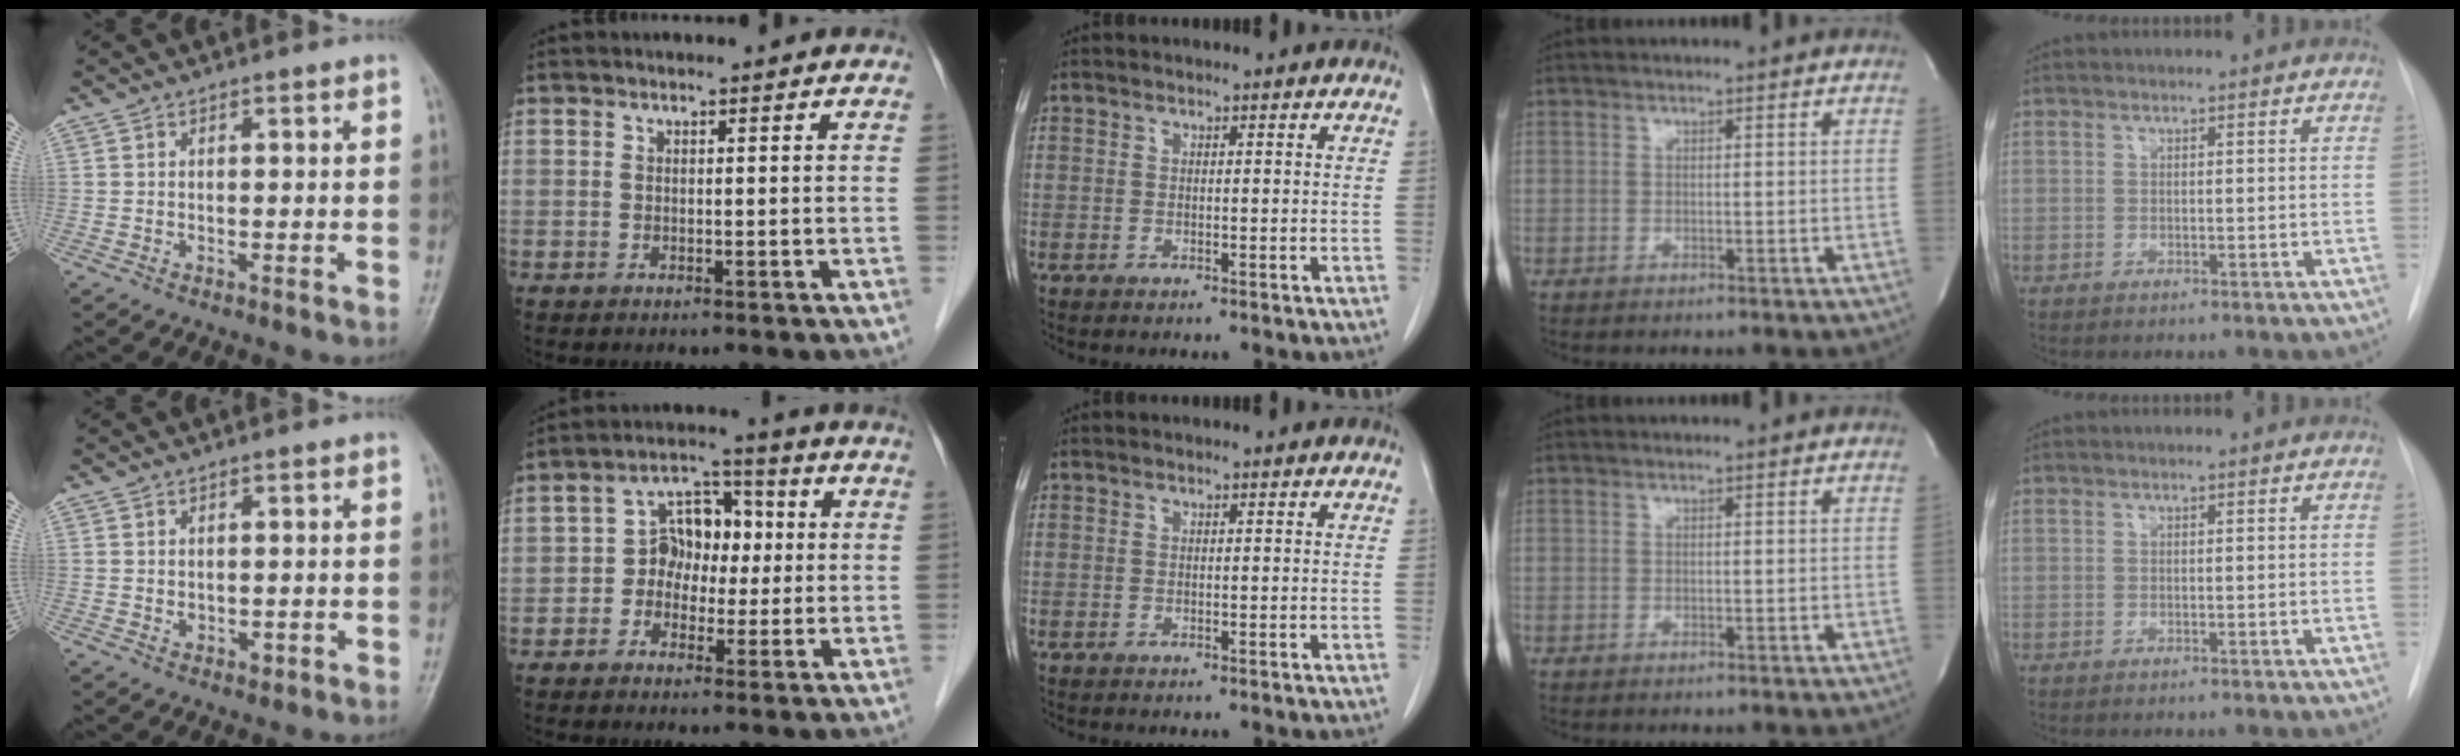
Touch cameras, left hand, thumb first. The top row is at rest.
{"thumb": {"total": 1.9, "force": [-0.1, 1.4, 1.2], "torque": [-0.014, -0.002, 0.005]}, "index": {"total": 7.3, "force": [-0.3, 5.7, 4.5], "torque": [-0.071, 0.029, -0.009]}}